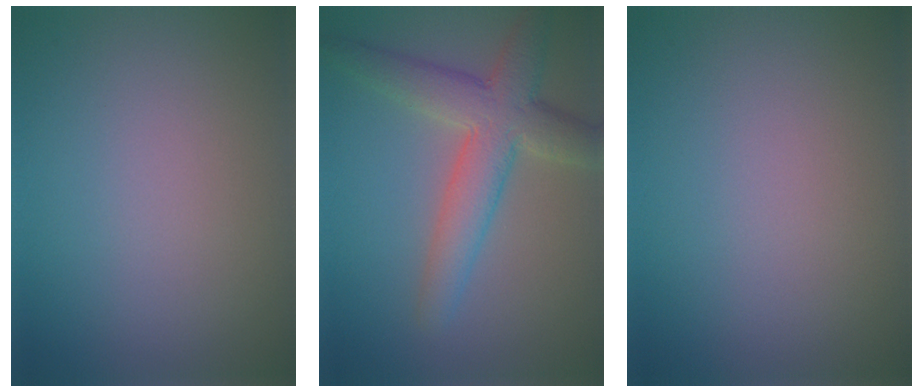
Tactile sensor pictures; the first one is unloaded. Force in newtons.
{"total": 5.9, "press": 5.9, "slide": 0.3}
{"total": 0.0}